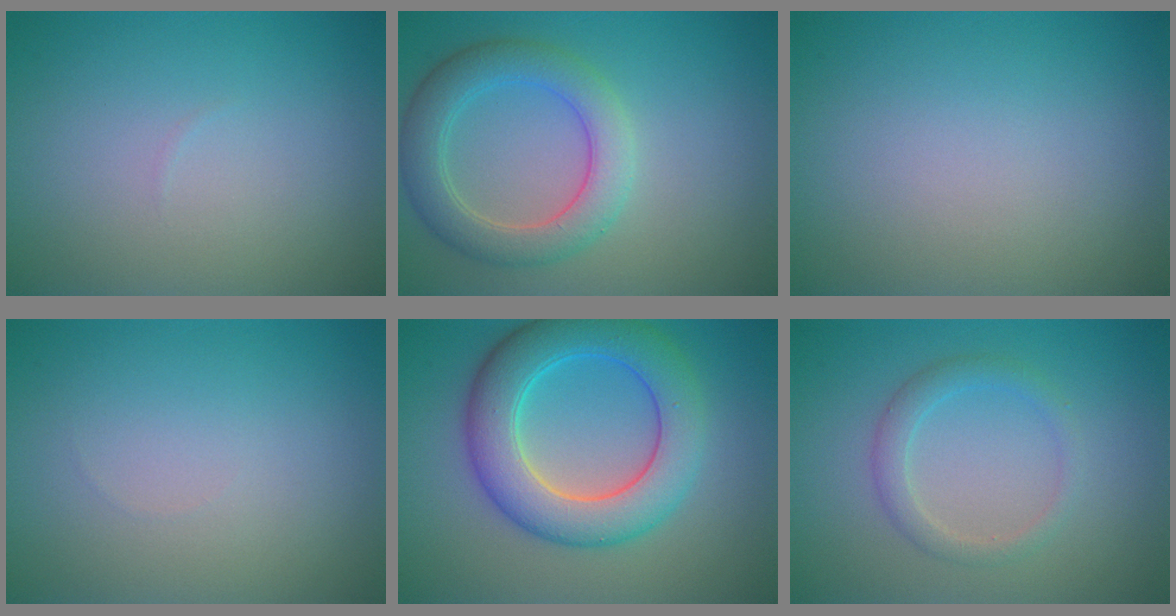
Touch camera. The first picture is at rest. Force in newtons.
{"total": 5.0, "press": 5.0, "slide": 0.4}
{"total": 0.0}
{"total": 0.0}
{"total": 7.7, "press": 7.7, "slide": 0.2}
{"total": 2.1, "press": 2.1, "slide": 0.2}